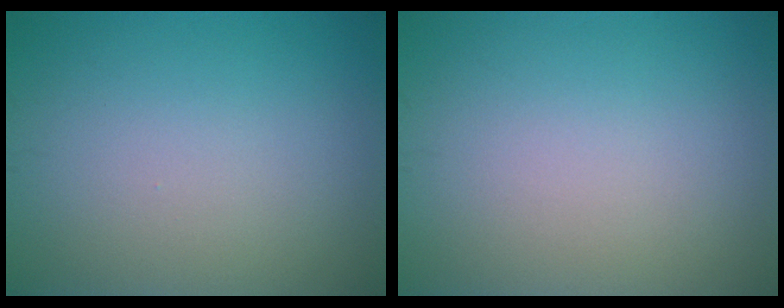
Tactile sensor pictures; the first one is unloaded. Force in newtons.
{"total": 0.0}